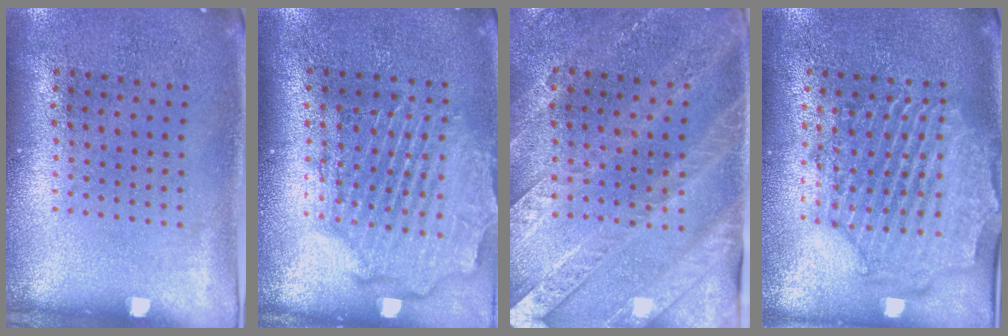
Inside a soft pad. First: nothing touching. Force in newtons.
{"total": 2.5, "press": 2.2, "slide": 1.1}
{"total": 2.9, "press": 2.7, "slide": 1.3}
{"total": 2.4, "press": 2.2, "slide": 0.8}